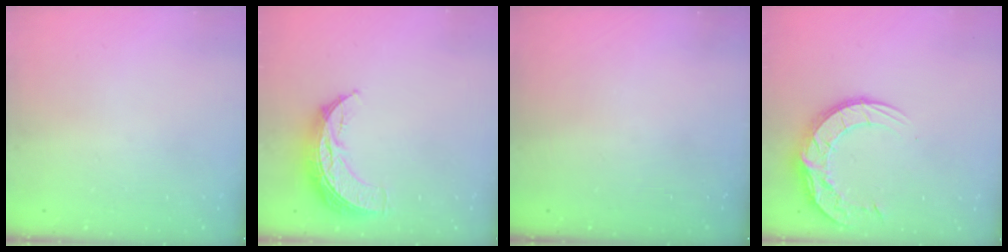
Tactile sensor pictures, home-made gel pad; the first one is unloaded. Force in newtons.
{"total": 10.9, "press": 10.9, "slide": 0.4}
{"total": 0.0}
{"total": 13.7, "press": 13.6, "slide": 1.1}